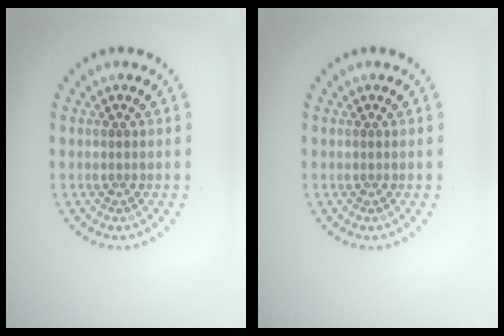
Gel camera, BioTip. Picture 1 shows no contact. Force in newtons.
{"total": 0.0}